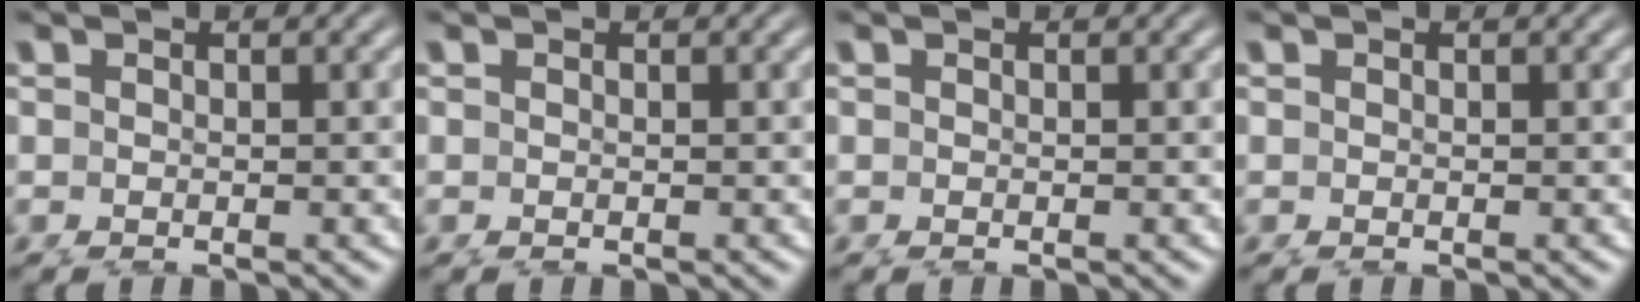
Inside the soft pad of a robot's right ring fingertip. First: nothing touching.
{"total": 0.0}
{"total": 0.0}
{"total": 0.0}